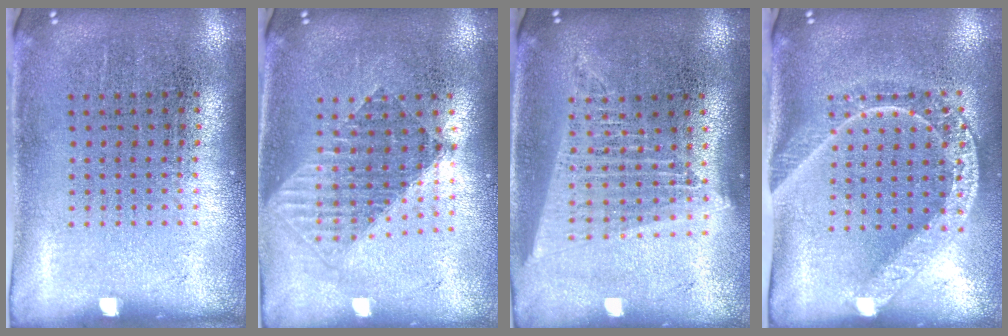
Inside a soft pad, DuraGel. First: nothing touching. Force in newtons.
{"total": 1.5, "press": 1.3, "slide": 0.8}
{"total": 1.7, "press": 1.6, "slide": 0.8}
{"total": 2.1, "press": 1.7, "slide": 1.1}